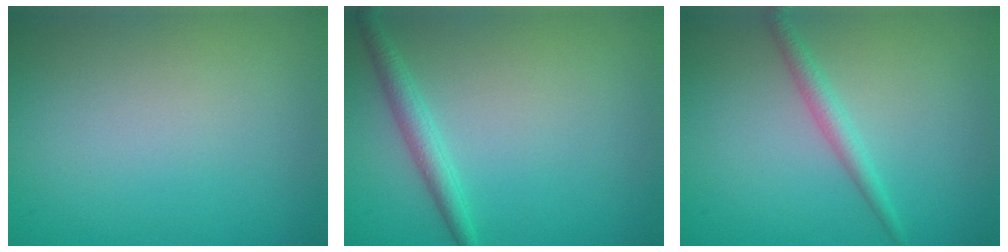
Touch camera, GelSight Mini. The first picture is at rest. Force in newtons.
{"total": 2.1, "press": 2.1, "slide": 0.1}
{"total": 1.9, "press": 1.9, "slide": 0.1}